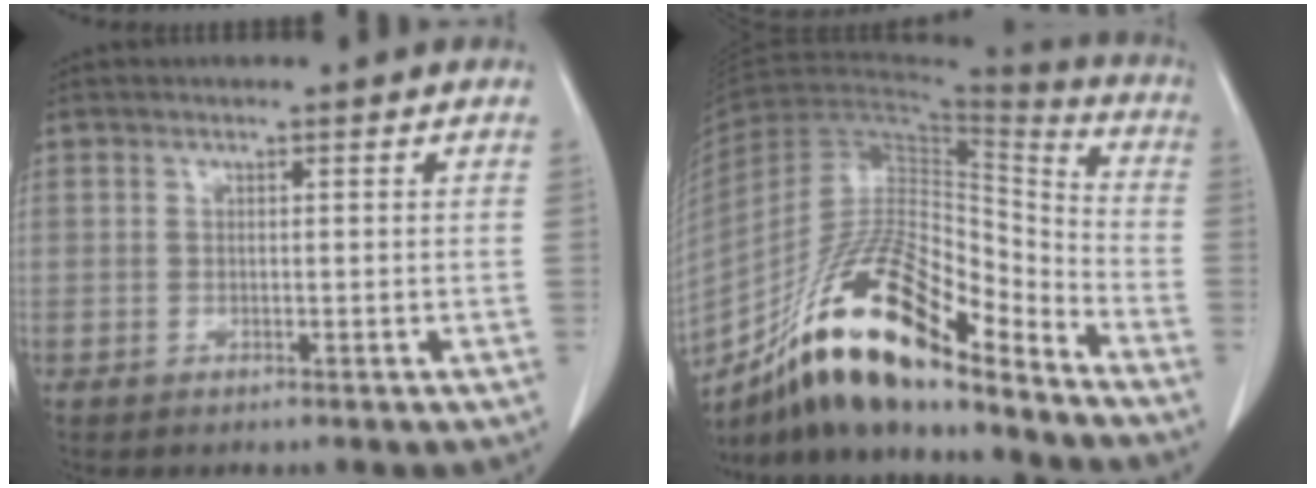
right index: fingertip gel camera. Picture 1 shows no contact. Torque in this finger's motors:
{"motor_torque": [1.21, -0.93, 0.78, 0.08]}